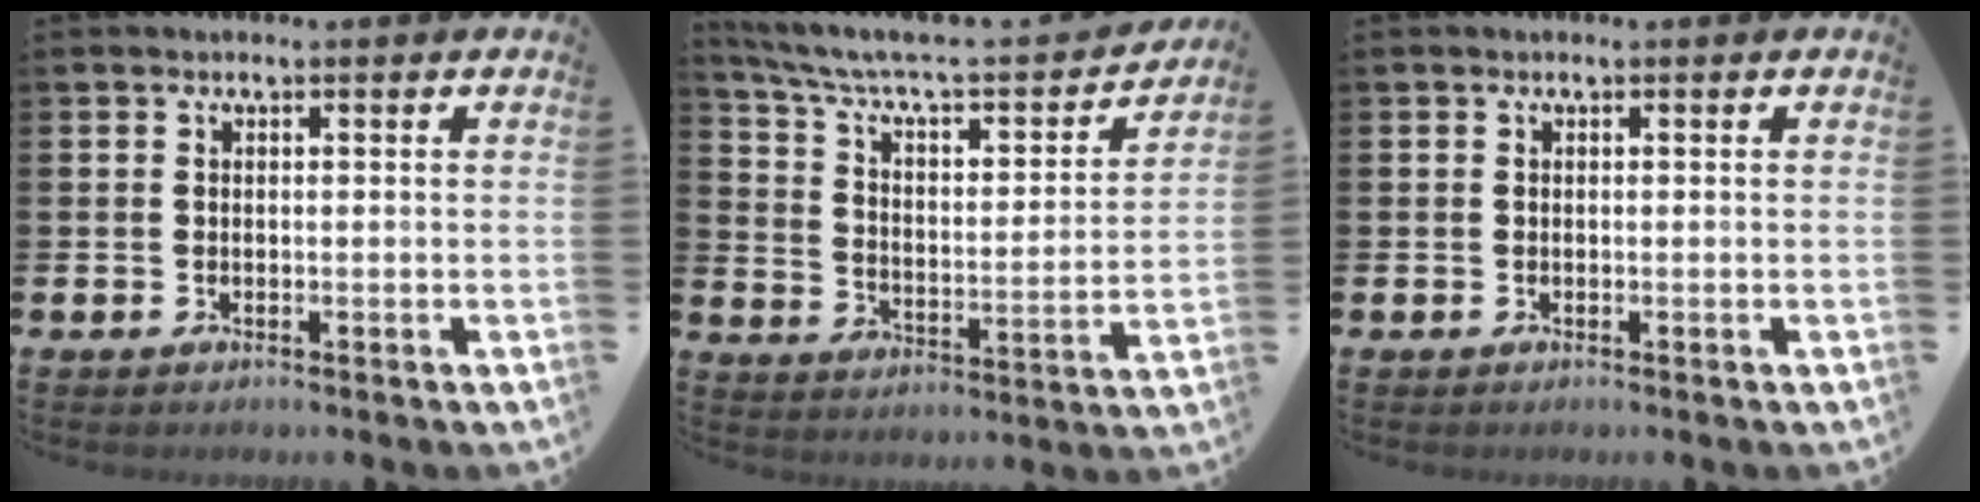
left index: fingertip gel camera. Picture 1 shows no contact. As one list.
[{"total": 7.3, "force": [6.2, 1.8, 3.5], "torque": [-0.101, -0.045, 0.098]}, {"total": 0.0}]